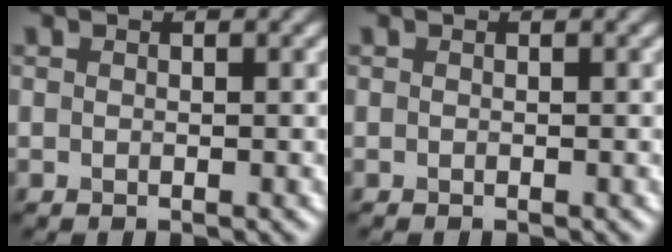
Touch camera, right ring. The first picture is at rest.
{"total": 0.0}